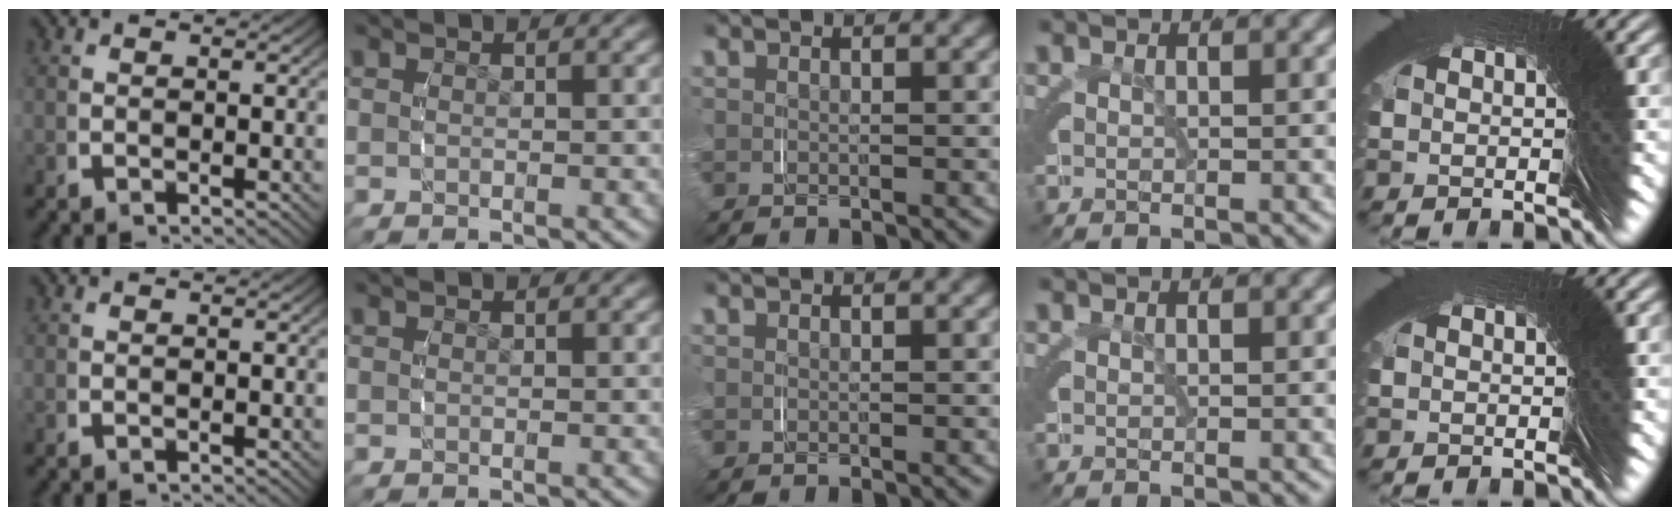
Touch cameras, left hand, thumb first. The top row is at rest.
{}